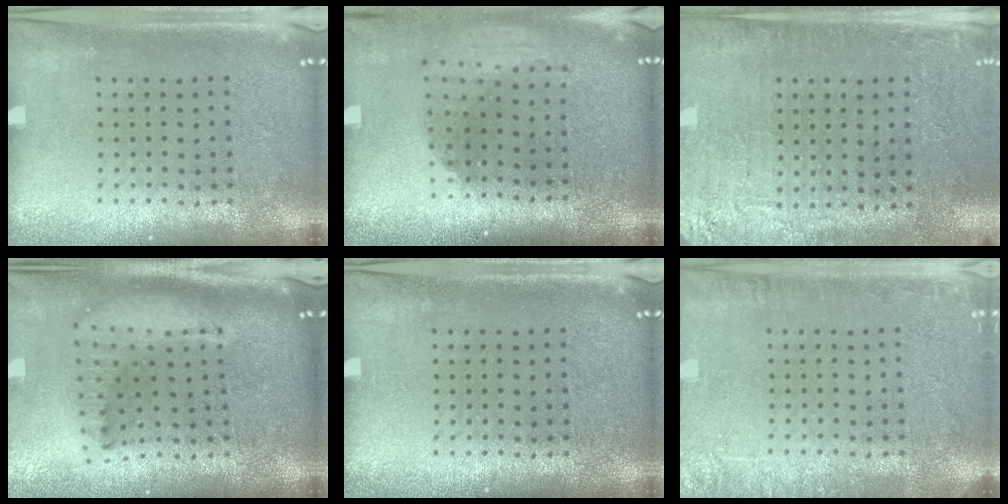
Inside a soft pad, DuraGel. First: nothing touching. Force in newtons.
{"total": 1.9, "press": 1.5, "slide": 1.2}
{"total": 2.9, "press": 2.8, "slide": 0.9}
{"total": 1.8, "press": 1.4, "slide": 1.0}
{"total": 0.0}
{"total": 2.6, "press": 2.5, "slide": 0.5}